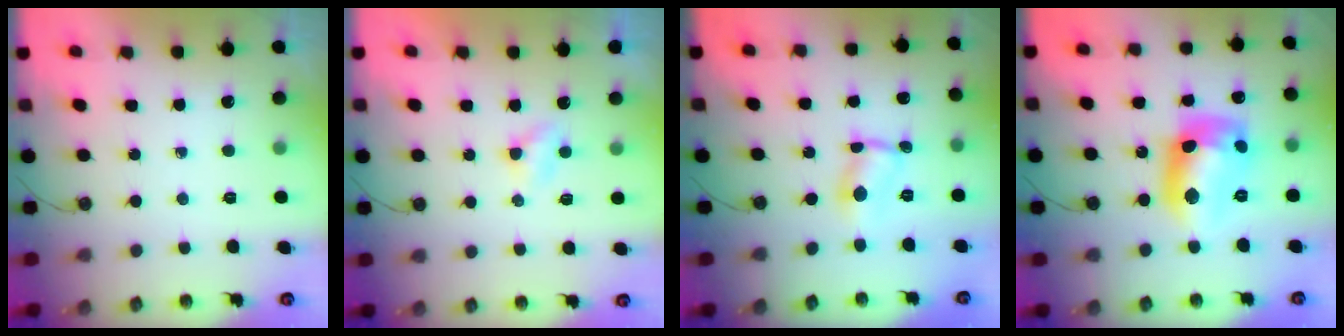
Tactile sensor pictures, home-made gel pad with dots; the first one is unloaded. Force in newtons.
{"total": 2.8, "press": 2.7, "slide": 0.4}
{"total": 2.4, "press": 2.4, "slide": 0.1}
{"total": 13.6, "press": 13.6, "slide": 1.2}